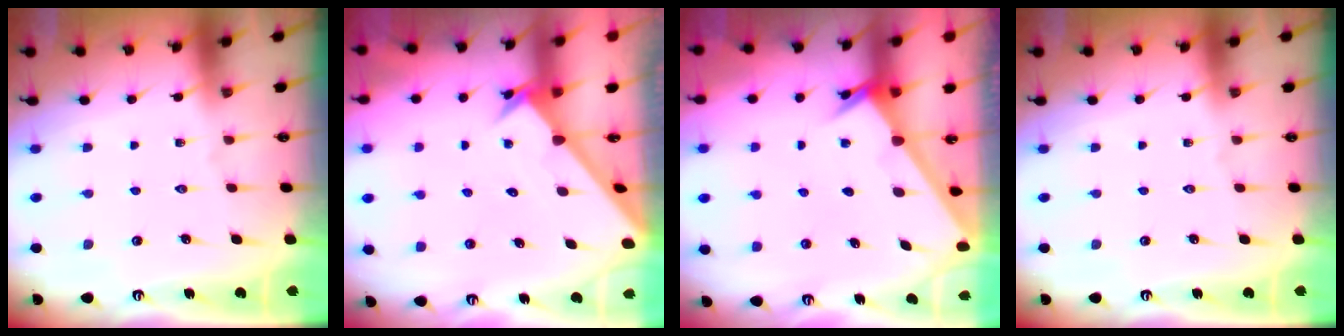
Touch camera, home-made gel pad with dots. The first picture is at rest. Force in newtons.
{"total": 2.4, "press": 2.4, "slide": 0.2}
{"total": 2.4, "press": 2.4, "slide": 0.2}
{"total": 0.0}